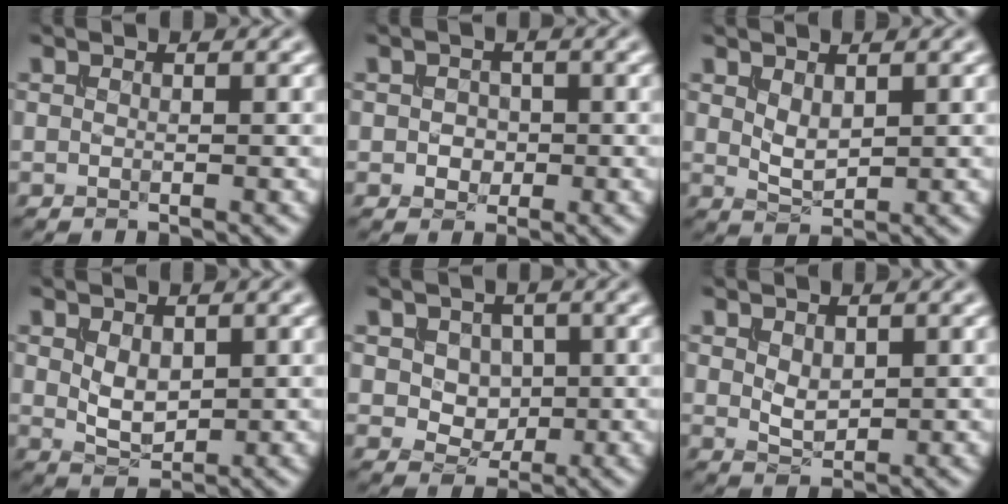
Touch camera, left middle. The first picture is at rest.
{"total": 1.6, "force": [-0.2, 1.3, 0.8], "torque": [-0.014, -0.002, -0.007]}
{"total": 1.9, "force": [0.7, 1.0, 1.4], "torque": [-0.034, -0.004, 0.019]}
{"total": 2.4, "force": [0.5, 1.5, 1.9], "torque": [-0.039, -0.003, 0.014]}
{"total": 3.1, "force": [0.7, 2.5, 1.7], "torque": [-0.039, -0.009, 0.021]}
{"total": 1.7, "force": [0.4, 1.1, 1.3], "torque": [-0.027, -0.003, 0.012]}